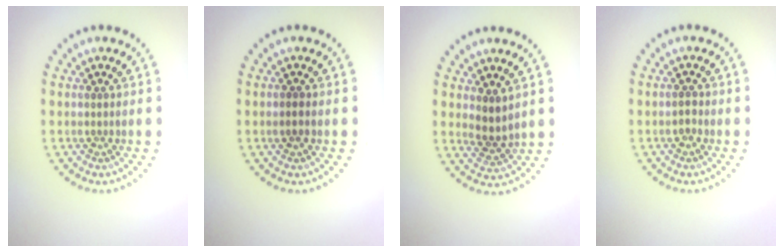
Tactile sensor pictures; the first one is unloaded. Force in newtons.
{"total": 1.0, "press": 1.0, "slide": 0.1}
{"total": 2.2, "press": 2.0, "slide": 0.9}
{"total": 1.0, "press": 1.0, "slide": 0.0}